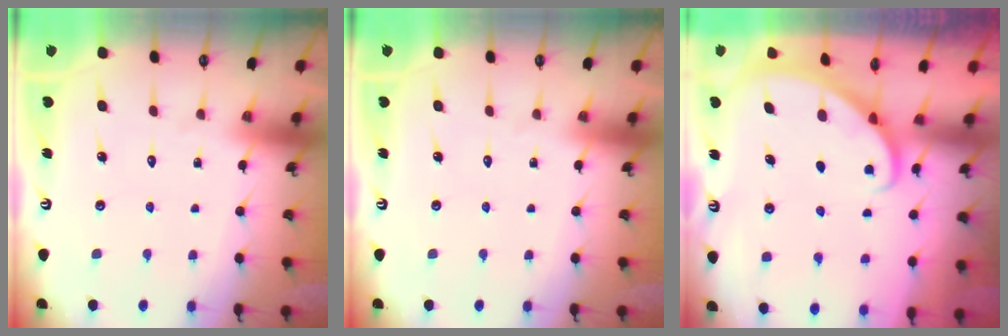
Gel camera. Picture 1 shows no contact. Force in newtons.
{"total": 0.0}
{"total": 2.1, "press": 2.1, "slide": 0.1}